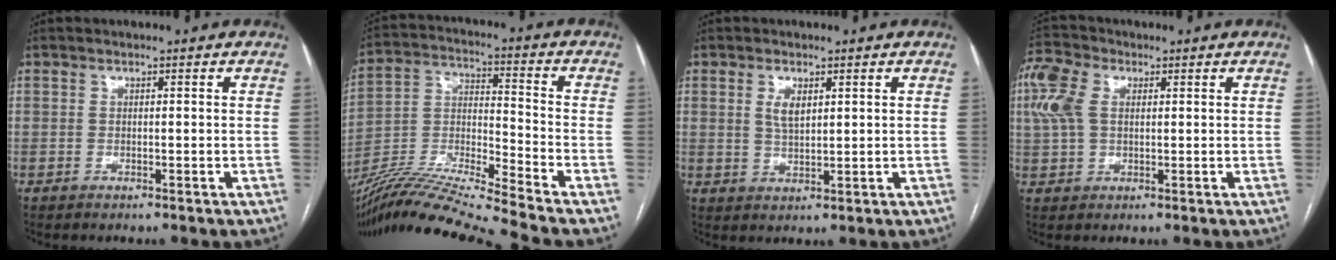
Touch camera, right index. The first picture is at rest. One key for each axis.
{"total": 17.4, "fx": -15.6, "fy": -2.8, "fz": 7.1, "tx": -0.137, "ty": -0.002, "tz": -0.283}
{"total": 3.0, "fx": 1.3, "fy": 1.2, "fz": 2.5, "tx": -0.053, "ty": -0.001, "tz": 0.028}
{"total": 8.2, "fx": 2.3, "fy": 5.3, "fz": 5.8, "tx": -0.165, "ty": 0.032, "tz": 0.049}